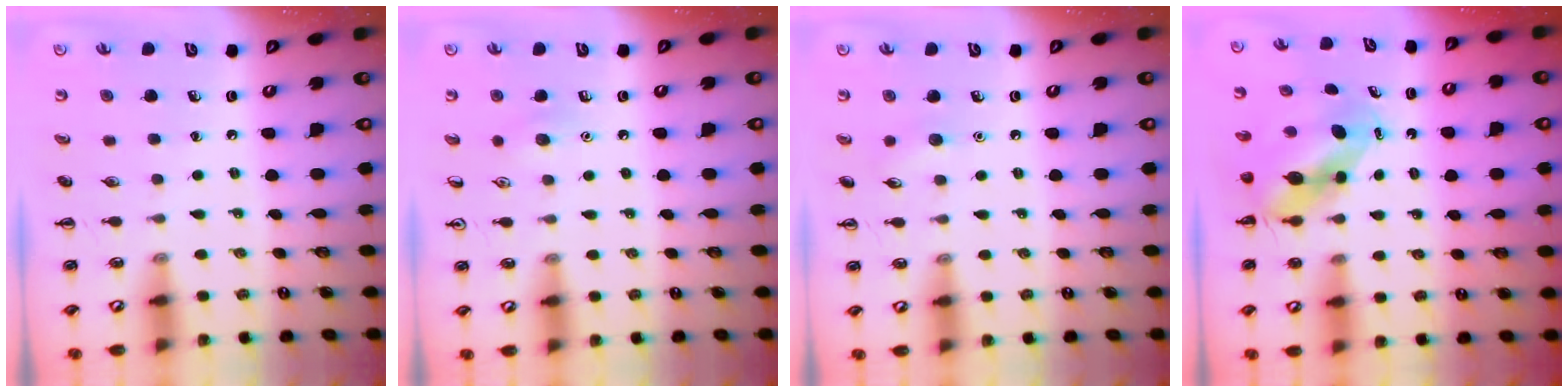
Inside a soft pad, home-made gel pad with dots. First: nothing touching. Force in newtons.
{"total": 6.2, "press": 6.0, "slide": 1.7}
{"total": 4.9, "press": 4.6, "slide": 1.4}
{"total": 7.3, "press": 7.2, "slide": 0.9}